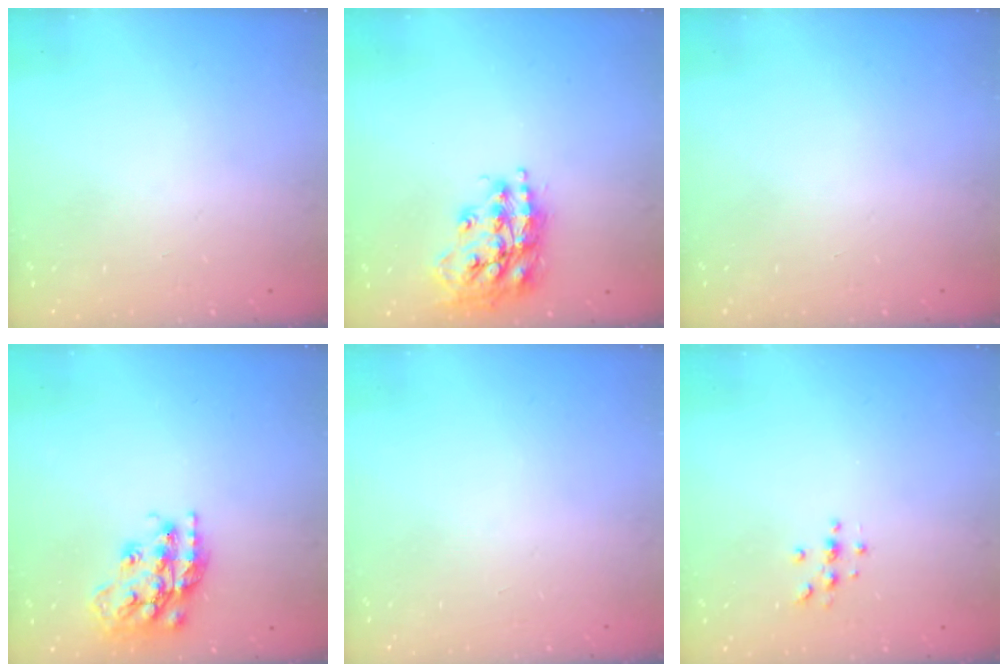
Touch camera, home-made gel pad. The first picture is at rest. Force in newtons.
{"total": 17.1, "press": 17.0, "slide": 1.5}
{"total": 0.0}
{"total": 17.8, "press": 17.7, "slide": 1.3}
{"total": 0.0}
{"total": 3.0, "press": 3.0, "slide": 0.4}